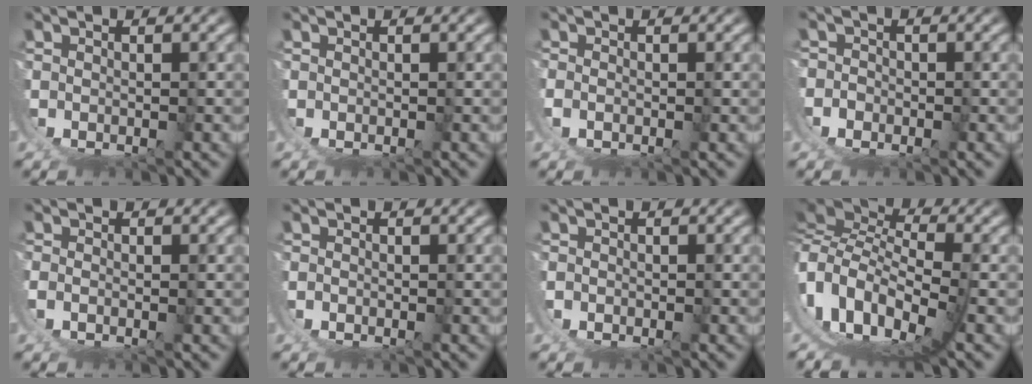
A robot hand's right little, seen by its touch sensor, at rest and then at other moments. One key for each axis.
{"total": 0.0}
{"total": 1.0, "fx": 0.2, "fy": 0.7, "fz": 0.7, "tx": -0.022, "ty": 0.000, "tz": 0.003}
{"total": 4.2, "fx": 0.0, "fy": 4.0, "fz": 1.1, "tx": -0.045, "ty": -0.012, "tz": -0.004}
{"total": 1.3, "fx": 0.0, "fy": 0.7, "fz": 1.0, "tx": -0.031, "ty": -0.003, "tz": 0.003}
{"total": 0.8, "fx": -0.1, "fy": 0.7, "fz": 0.3, "tx": -0.009, "ty": 0.000, "tz": -0.003}
{"total": 1.2, "fx": 0.0, "fy": 1.2, "fz": 0.3, "tx": -0.014, "ty": -0.001, "tz": -0.003}
{"total": 12.3, "fx": 1.9, "fy": 8.4, "fz": 8.7, "tx": -0.204, "ty": -0.035, "tz": 0.040}